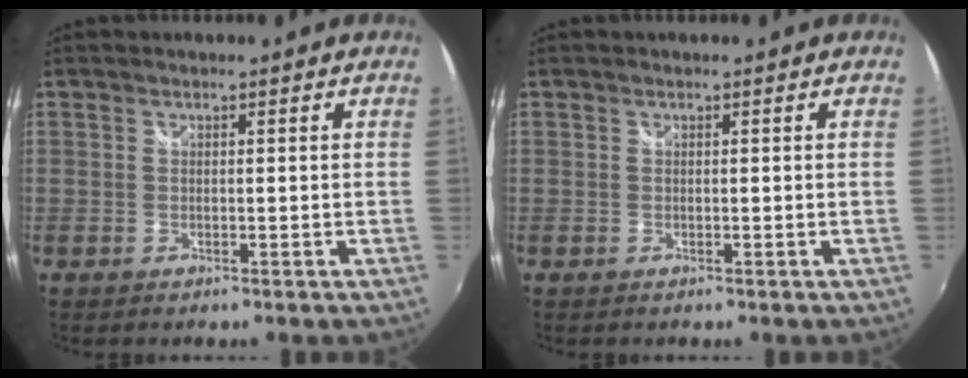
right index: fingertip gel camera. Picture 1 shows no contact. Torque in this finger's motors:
{"motor_torque": [0.03, 0.04, 0.00, 0.00]}